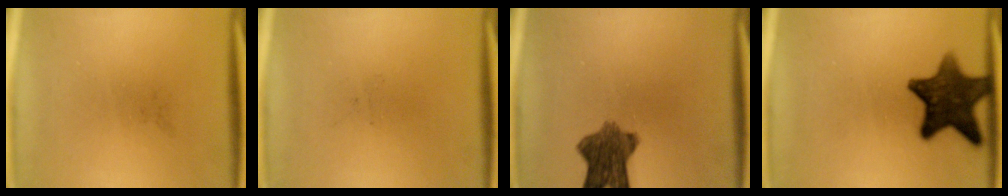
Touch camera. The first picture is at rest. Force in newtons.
{"total": 0.0}
{"total": 8.0}
{"total": 12.0}